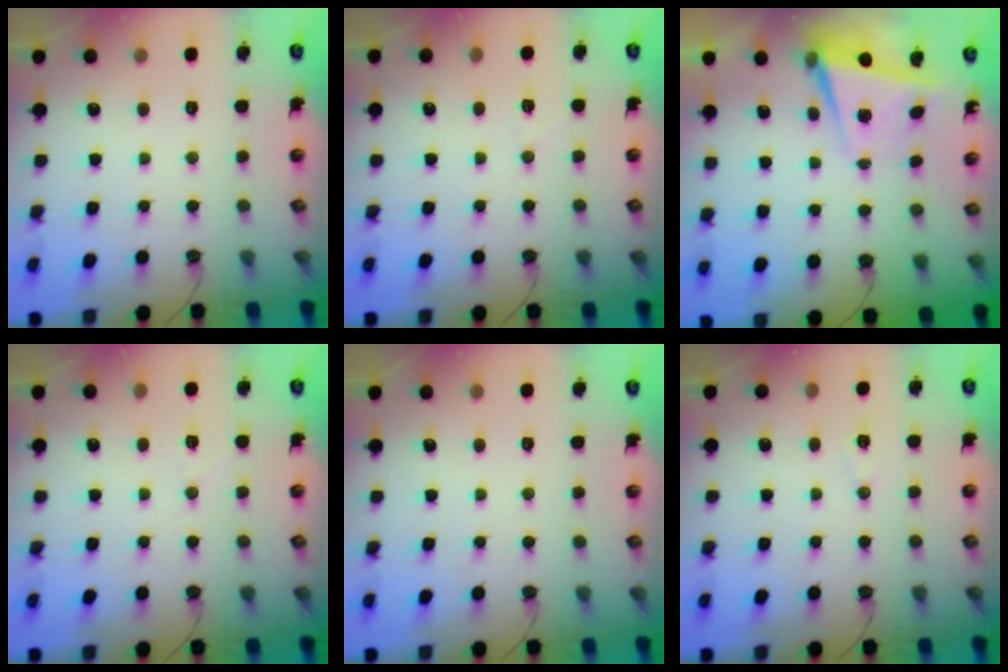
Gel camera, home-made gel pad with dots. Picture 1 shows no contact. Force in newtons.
{"total": 4.2, "press": 4.1, "slide": 0.6}
{"total": 5.4, "press": 5.3, "slide": 1.2}
{"total": 4.2, "press": 4.1, "slide": 0.6}
{"total": 0.0}
{"total": 6.5, "press": 4.7, "slide": 4.6}